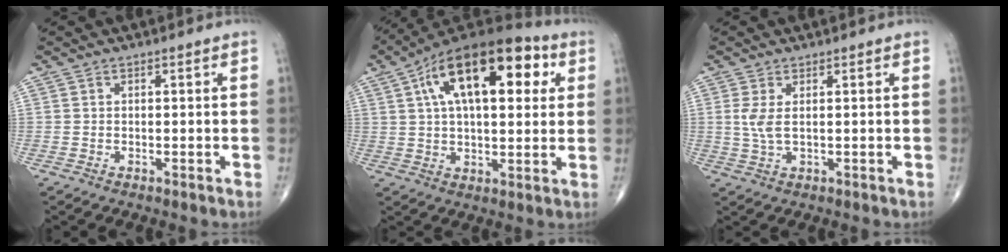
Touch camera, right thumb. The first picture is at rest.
{"total": 22.2, "force": [7.4, 10.4, 18.2], "torque": [-0.277, 0.019, 0.113]}
{"total": 3.3, "force": [0.6, 1.2, 3.0], "torque": [-0.077, -0.003, 0.019]}